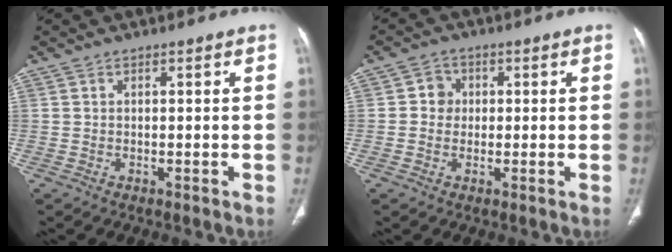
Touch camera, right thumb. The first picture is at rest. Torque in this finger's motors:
{"motor_torque": [-0.32, 0.13, -0.49, -0.17, -0.04]}